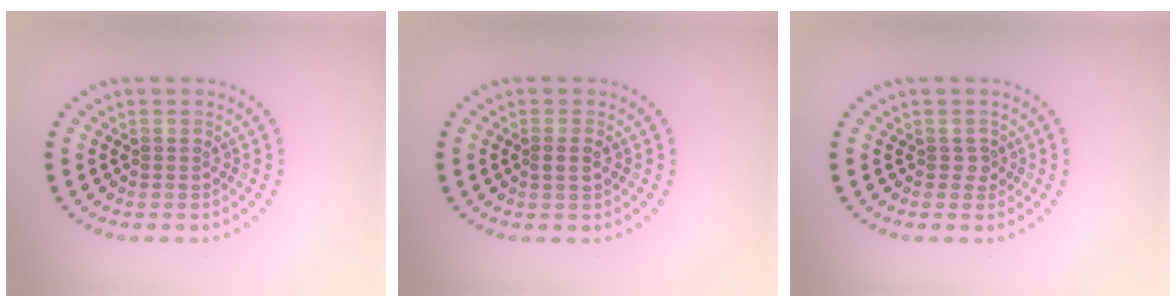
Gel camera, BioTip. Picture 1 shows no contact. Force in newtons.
{"total": 1.1, "press": 1.0, "slide": 0.4}
{"total": 1.0, "press": 0.8, "slide": 0.6}